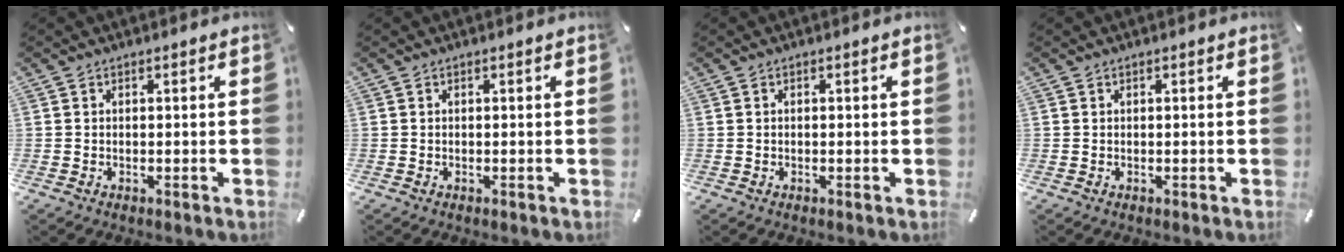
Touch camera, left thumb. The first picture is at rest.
{"total": 0.0}
{"total": 0.5, "force": [-0.1, 0.3, 0.5], "torque": [-0.009, 0.001, -0.003]}
{"total": 0.0}